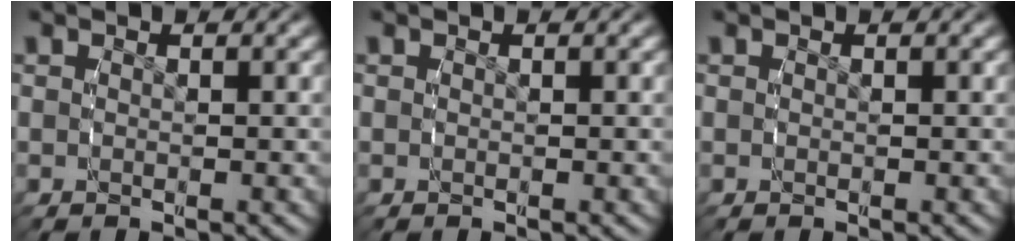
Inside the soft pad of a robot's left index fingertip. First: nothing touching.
{"total": 0.0}
{"total": 0.0}